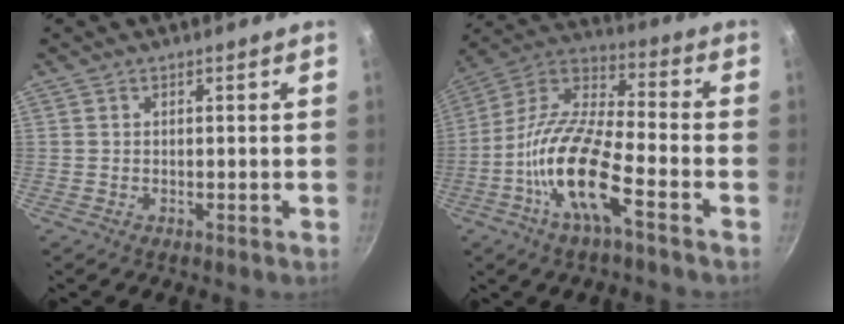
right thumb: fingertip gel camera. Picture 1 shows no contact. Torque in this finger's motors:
{"motor_torque": [0.20, 0.60, 2.01, -0.76, 0.53]}